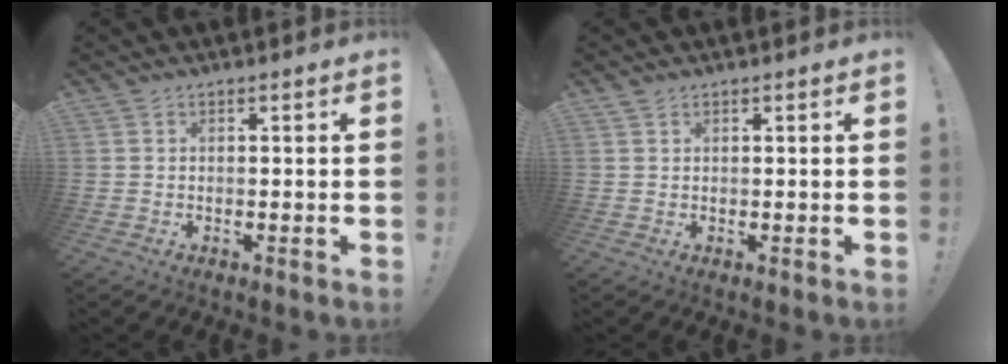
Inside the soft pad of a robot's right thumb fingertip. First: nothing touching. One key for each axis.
{"total": 0.8, "fx": 0.6, "fy": 0.4, "fz": 0.2, "tx": -0.007, "ty": 0.000, "tz": 0.013}